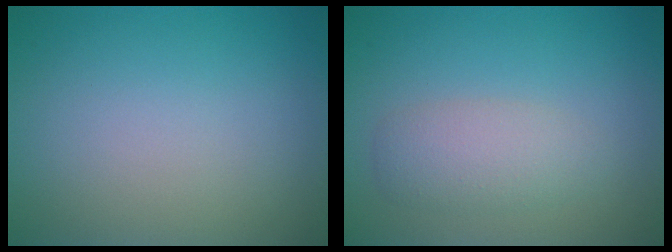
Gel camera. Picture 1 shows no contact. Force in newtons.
{"total": 2.8, "press": 2.8, "slide": 0.2}